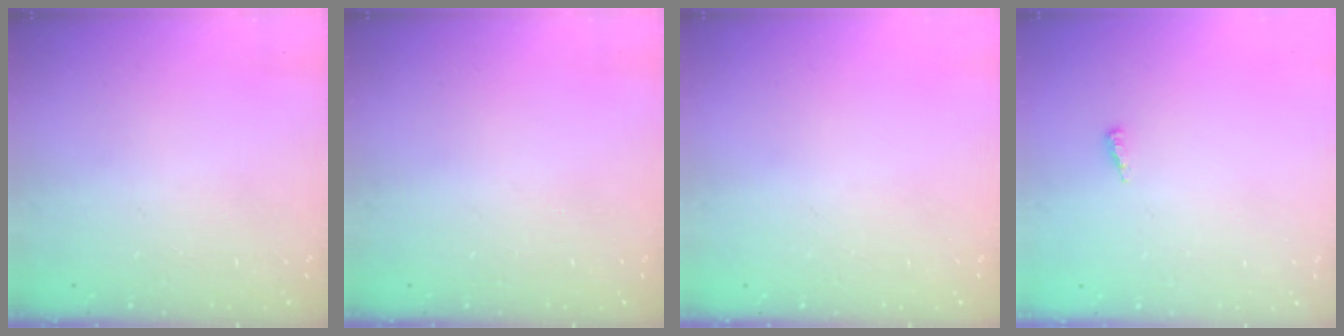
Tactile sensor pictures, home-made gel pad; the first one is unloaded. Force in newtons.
{"total": 0.0}
{"total": 0.0}
{"total": 3.9, "press": 3.6, "slide": 1.5}